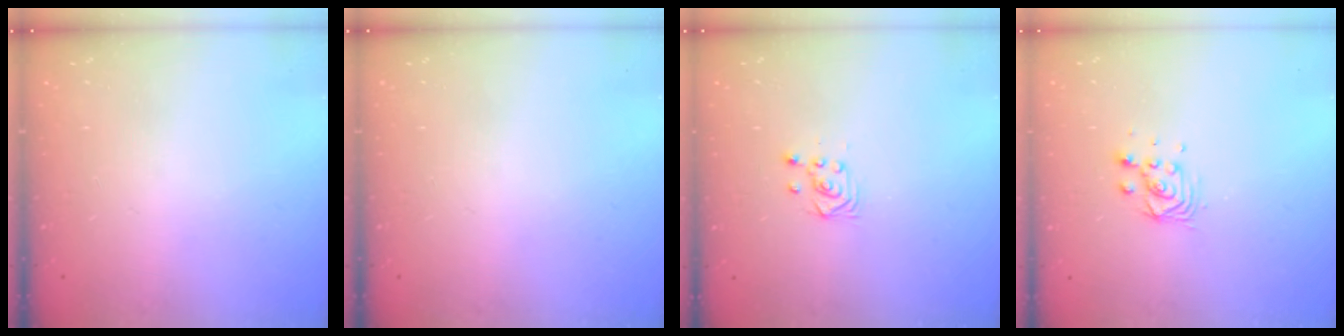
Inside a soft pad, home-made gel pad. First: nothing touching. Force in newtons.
{"total": 0.0}
{"total": 3.6, "press": 3.5, "slide": 1.2}
{"total": 4.9, "press": 4.9, "slide": 0.4}